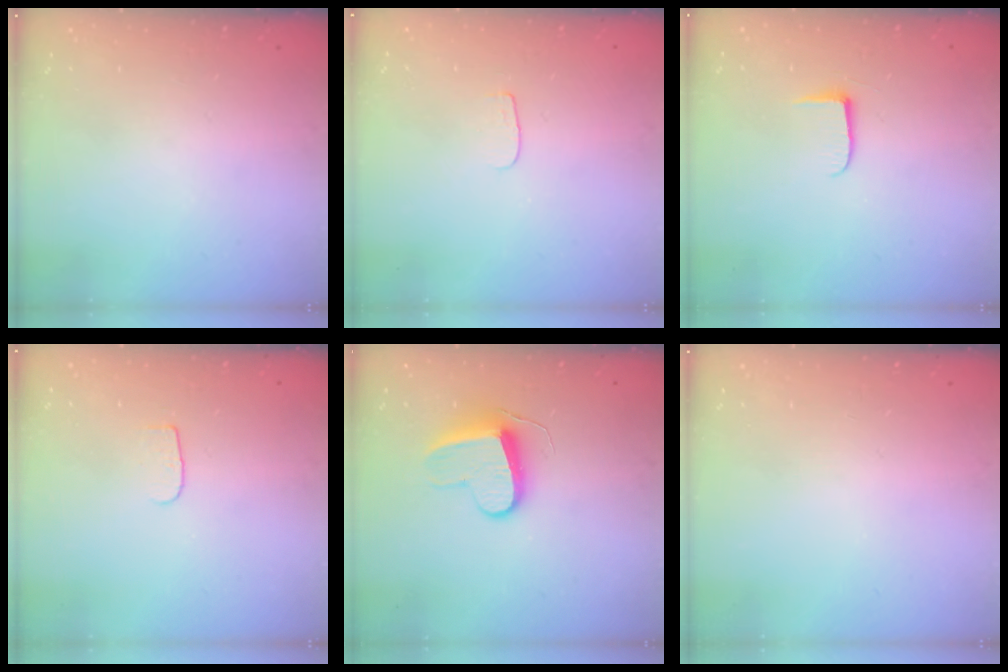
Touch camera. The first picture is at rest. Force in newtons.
{"total": 3.6, "press": 3.6, "slide": 0.4}
{"total": 5.3, "press": 5.2, "slide": 0.7}
{"total": 4.2, "press": 4.2, "slide": 0.4}
{"total": 9.9, "press": 9.8, "slide": 0.8}
{"total": 0.0}